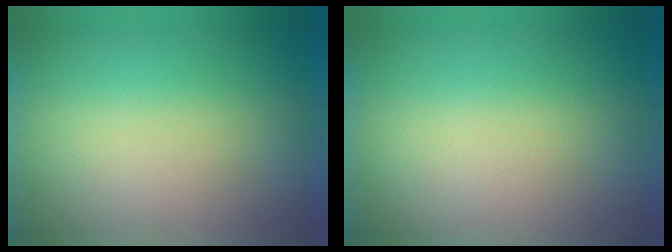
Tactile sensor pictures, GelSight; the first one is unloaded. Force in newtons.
{"total": 2.7}